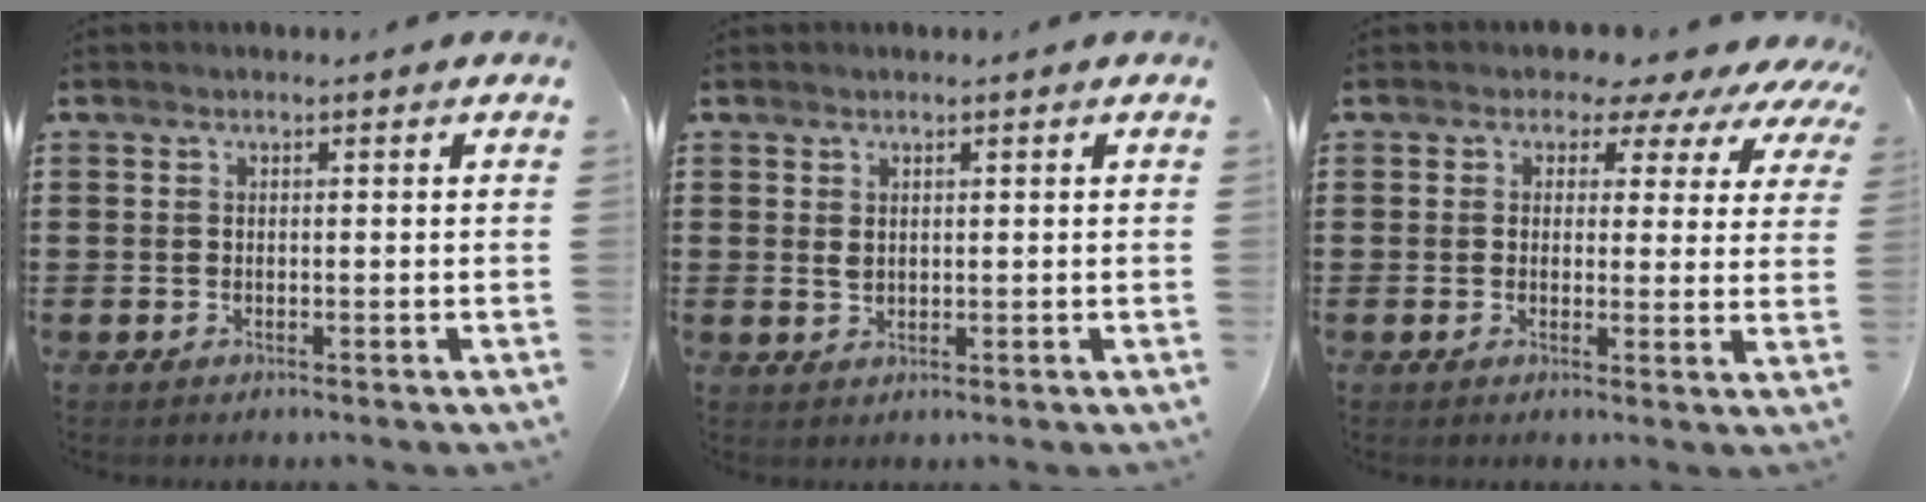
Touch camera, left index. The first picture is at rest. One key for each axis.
{"total": 1.5, "fx": 0.8, "fy": 0.9, "fz": 0.9, "tx": -0.021, "ty": 0.003, "tz": 0.014}
{"total": 4.1, "fx": 3.2, "fy": 2.4, "fz": 1.0, "tx": -0.025, "ty": -0.016, "tz": 0.051}